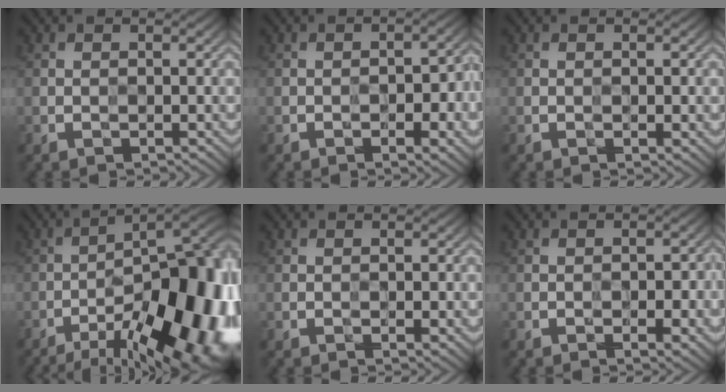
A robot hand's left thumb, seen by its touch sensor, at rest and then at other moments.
{"total": 6.0, "force": [-1.8, 2.5, 5.1], "torque": [-0.068, -0.002, -0.024]}
{"total": 1.0, "force": [0.0, 0.4, 0.9], "torque": [-0.013, -0.003, 0.001]}
{"total": 20.6, "force": [-9.9, 7.5, 16.4], "torque": [-0.188, -0.001, -0.144]}
{"total": 1.3, "force": [-0.1, 0.5, 1.2], "torque": [-0.016, -0.003, 0.000]}
{"total": 3.8, "force": [-1.0, 1.6, 3.4], "torque": [-0.046, -0.002, -0.013]}